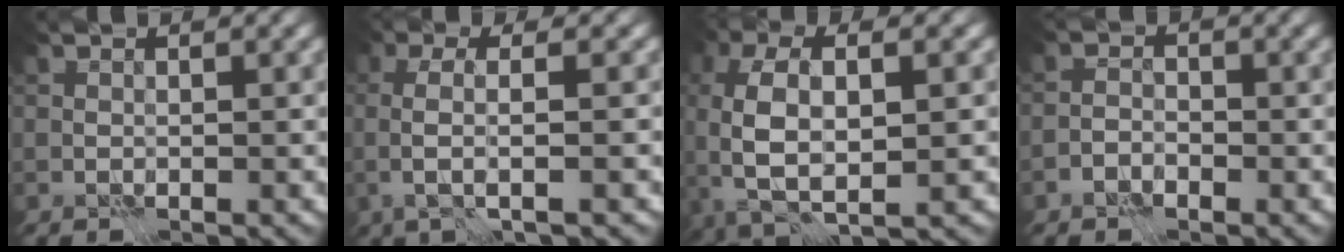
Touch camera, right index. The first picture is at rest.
{"total": 3.0, "force": [-0.2, 0.2, 3.0], "torque": [-0.057, 0.001, -0.004]}
{"total": 8.1, "force": [-0.9, 3.7, 7.1], "torque": [-0.154, -0.001, -0.017]}
{"total": 1.4, "force": [-1.2, 0.6, 0.4], "torque": [0.002, 0.011, -0.028]}